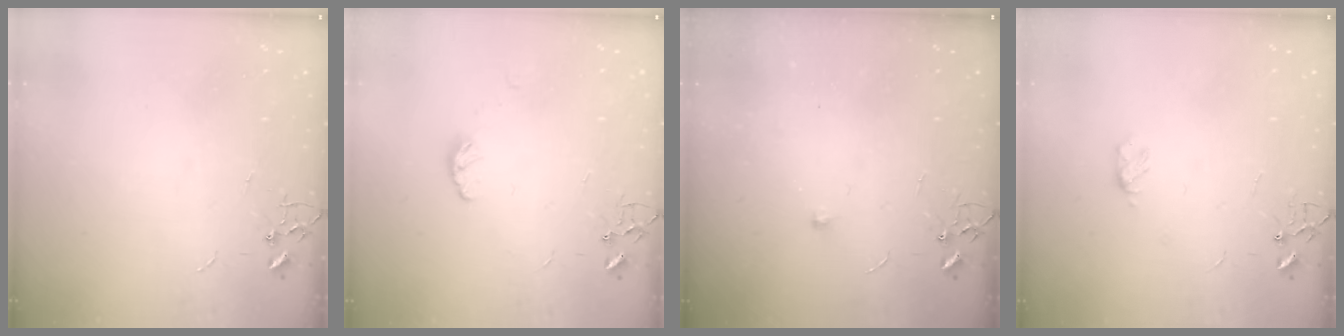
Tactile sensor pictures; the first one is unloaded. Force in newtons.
{"total": 3.5, "press": 3.4, "slide": 0.5}
{"total": 6.1, "press": 6.0, "slide": 0.9}
{"total": 3.3, "press": 3.3, "slide": 0.5}